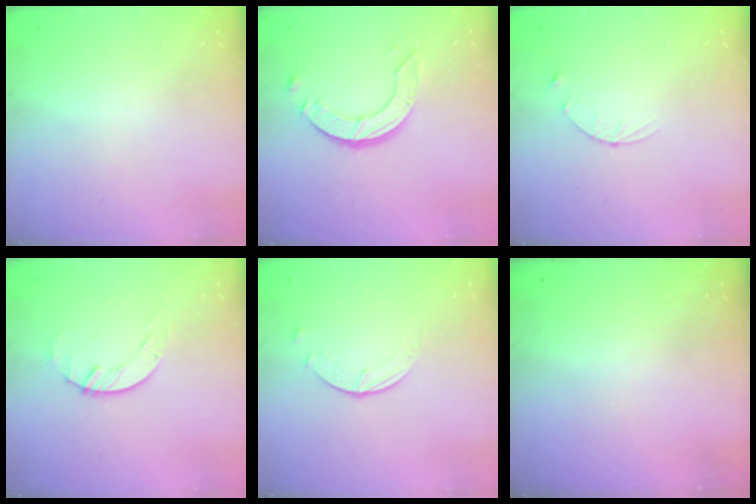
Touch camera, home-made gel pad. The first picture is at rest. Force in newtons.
{"total": 6.9, "press": 6.9, "slide": 0.6}
{"total": 3.1, "press": 3.1, "slide": 0.3}
{"total": 0.6, "press": 0.6, "slide": 0.1}
{"total": 0.9, "press": 0.9, "slide": 0.2}
{"total": 0.0}